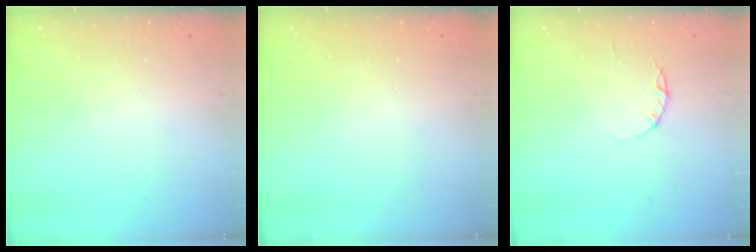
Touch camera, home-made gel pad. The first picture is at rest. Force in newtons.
{"total": 2.5, "press": 2.5, "slide": 0.2}
{"total": 2.2, "press": 2.2, "slide": 0.4}